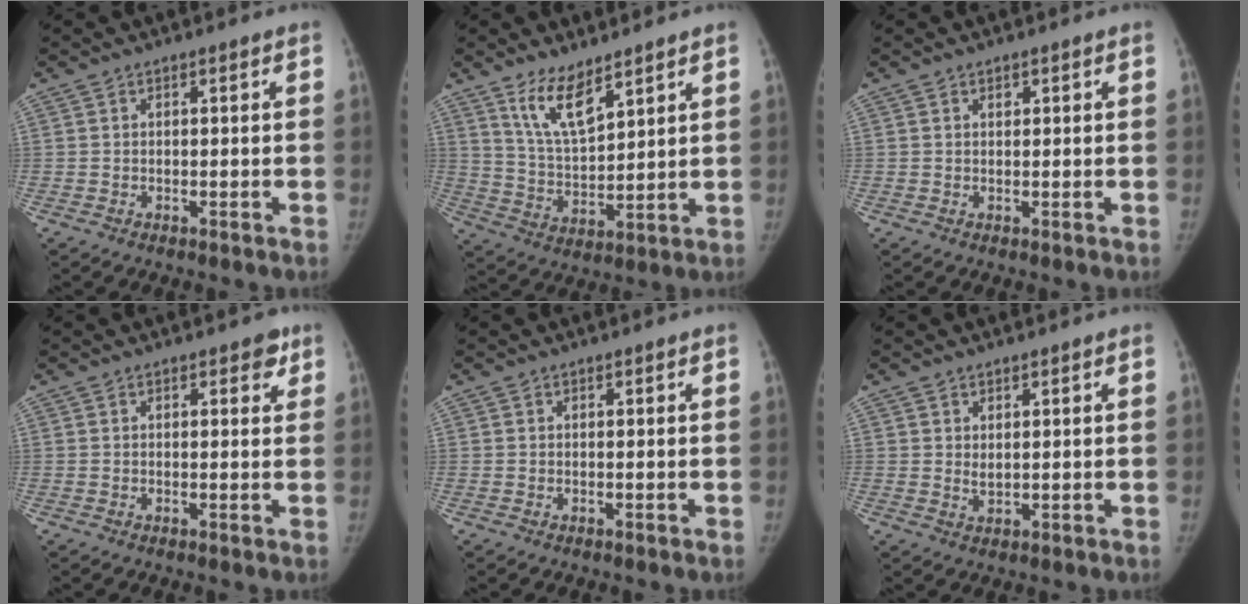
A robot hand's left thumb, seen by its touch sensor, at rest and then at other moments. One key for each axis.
{"total": 9.4, "fx": 6.6, "fy": 3.2, "fz": 6.0, "tx": -0.098, "ty": -0.047, "tz": 0.136}
{"total": 0.9, "fx": 0.5, "fy": 0.6, "fz": 0.4, "tx": -0.002, "ty": -0.002, "tz": 0.008}
{"total": 2.4, "fx": 1.4, "fy": 1.4, "fz": 1.4, "tx": 0.002, "ty": -0.004, "tz": 0.013}
{"total": 0.0}
{"total": 1.8, "fx": 0.8, "fy": 1.2, "fz": 1.1, "tx": -0.013, "ty": -0.009, "tz": 0.018}